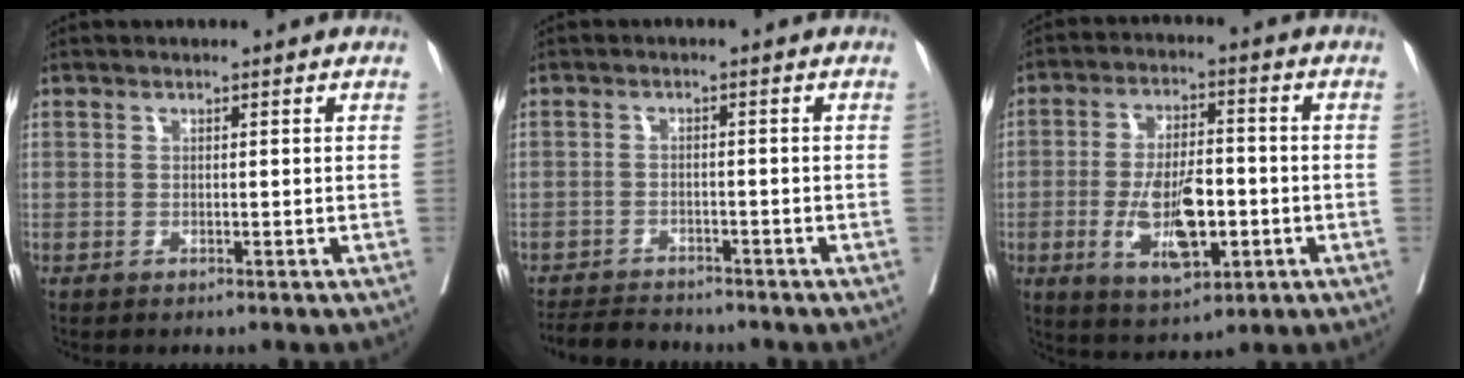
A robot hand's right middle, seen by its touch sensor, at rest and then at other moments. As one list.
[{"total": 5.2, "force": [-5.0, 1.0, 0.9], "torque": [-0.012, -0.014, -0.081]}, {"total": 10.6, "force": [-2.7, 4.0, 9.5], "torque": [-0.180, -0.005, -0.039]}]